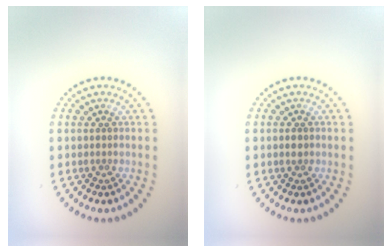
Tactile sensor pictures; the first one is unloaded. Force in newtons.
{"total": 0.9, "press": 0.9, "slide": 0.1}